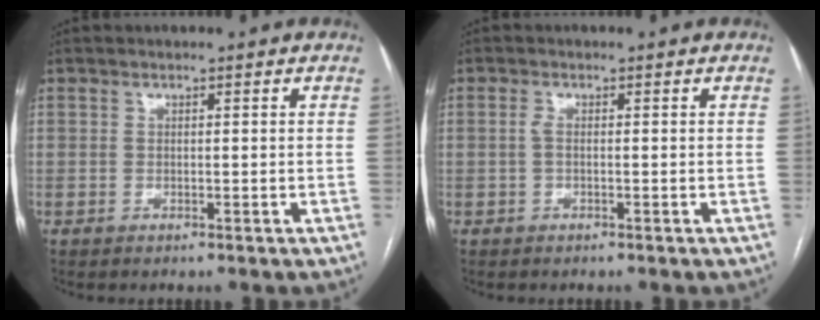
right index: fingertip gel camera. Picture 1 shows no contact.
{"total": 1.1, "force": [-0.3, 0.5, 1.0], "torque": [-0.020, 0.004, -0.008]}